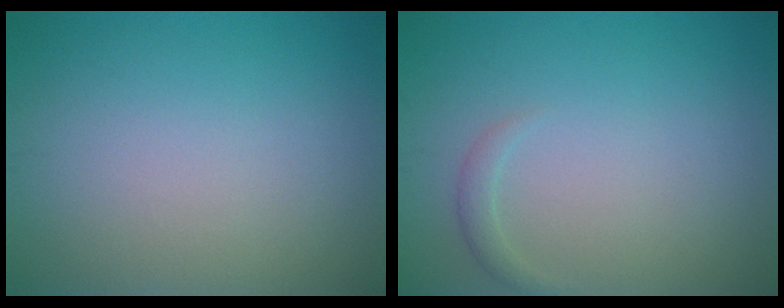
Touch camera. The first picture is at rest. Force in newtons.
{"total": 1.0, "press": 1.0, "slide": 0.0}